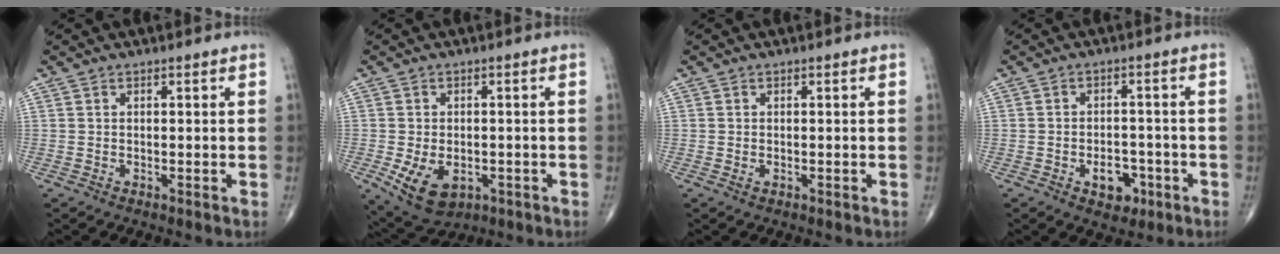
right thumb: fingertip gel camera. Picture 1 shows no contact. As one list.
[{"total": 8.8, "force": [-2.8, 5.7, 6.1], "torque": [-0.101, 0.000, -0.032]}, {"total": 0.7, "force": [-0.1, 0.4, 0.5], "torque": [-0.011, 0.002, 0.000]}, {"total": 5.7, "force": [-2.5, 3.8, 3.5], "torque": [-0.027, 0.017, -0.031]}]